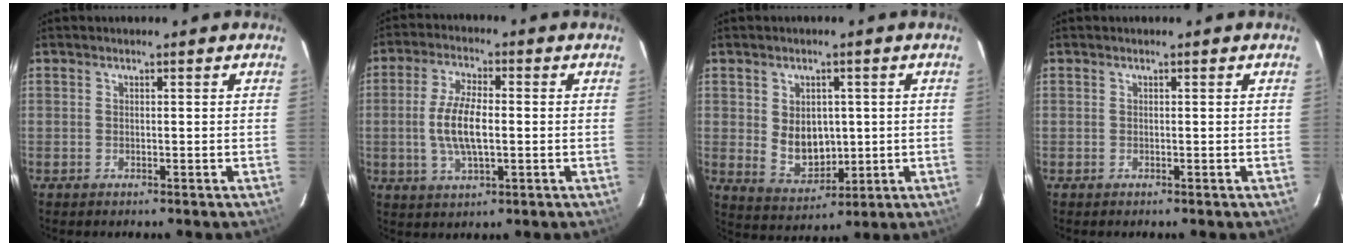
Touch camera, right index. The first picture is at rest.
{"total": 9.5, "force": [-0.7, 3.6, 8.8], "torque": [-0.177, 0.002, -0.013]}
{"total": 7.7, "force": [0.6, 5.9, 4.9], "torque": [-0.091, -0.004, 0.032]}
{"total": 0.0}